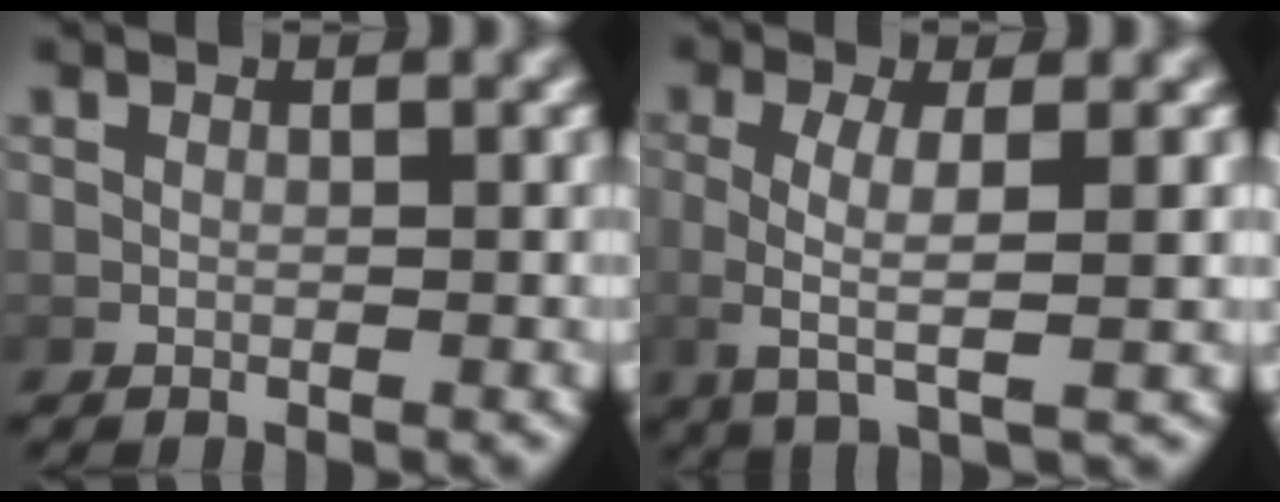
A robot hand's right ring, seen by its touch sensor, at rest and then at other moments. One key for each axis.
{"total": 4.1, "fx": 0.3, "fy": 0.6, "fz": 4.1, "tx": -0.081, "ty": -0.008, "tz": 0.014}